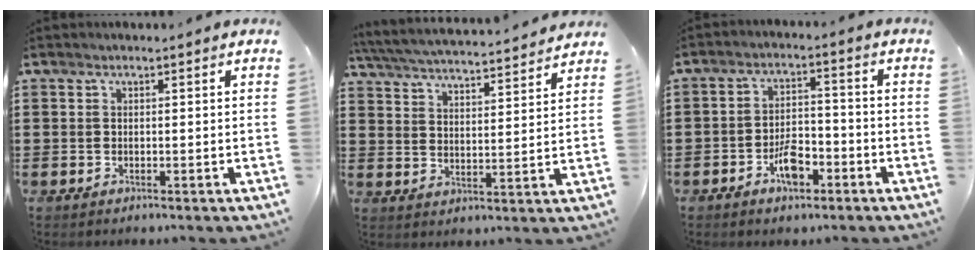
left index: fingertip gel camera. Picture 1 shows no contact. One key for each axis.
{"total": 4.9, "fx": 4.8, "fy": -0.5, "fz": 0.8, "tx": -0.041, "ty": -0.036, "tz": 0.079}
{"total": 5.4, "fx": -3.0, "fy": 2.7, "fz": 3.6, "tx": -0.065, "ty": 0.009, "tz": -0.054}